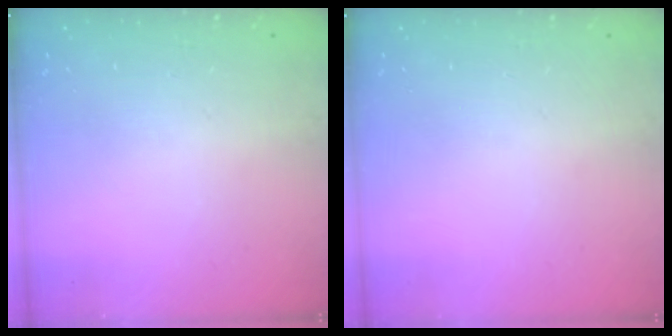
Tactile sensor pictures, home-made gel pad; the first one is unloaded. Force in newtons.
{"total": 0.0}